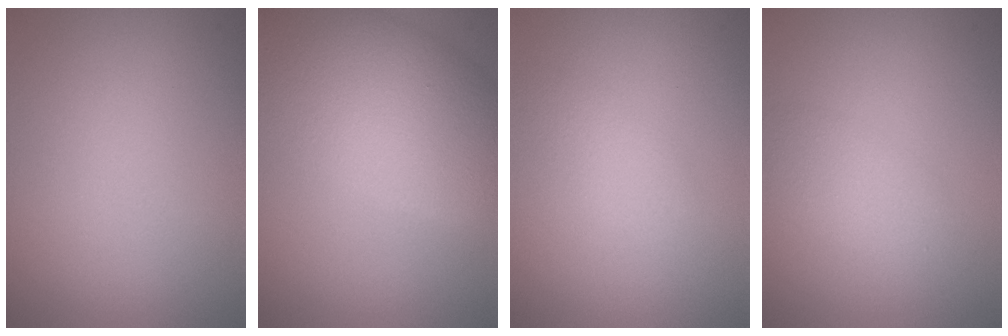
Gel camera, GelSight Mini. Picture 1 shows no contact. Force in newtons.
{"total": 9.0, "press": 9.0, "slide": 0.5}
{"total": 1.5, "press": 1.5, "slide": 0.0}
{"total": 2.1, "press": 2.1, "slide": 0.1}